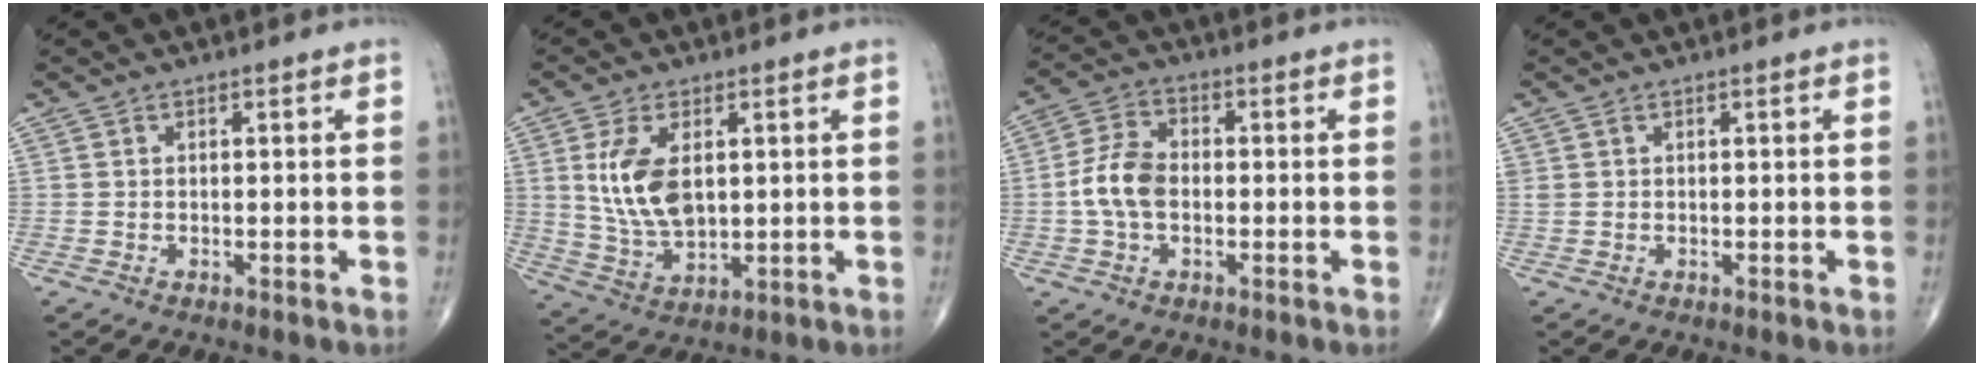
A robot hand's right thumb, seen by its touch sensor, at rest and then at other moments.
{"total": 8.5, "force": [1.5, 4.9, 6.8], "torque": [-0.126, -0.010, 0.039]}
{"total": 7.6, "force": [-0.9, 4.9, 5.8], "torque": [-0.116, 0.020, -0.025]}
{"total": 0.9, "force": [0.4, 0.6, 0.5], "torque": [-0.010, 0.005, 0.010]}